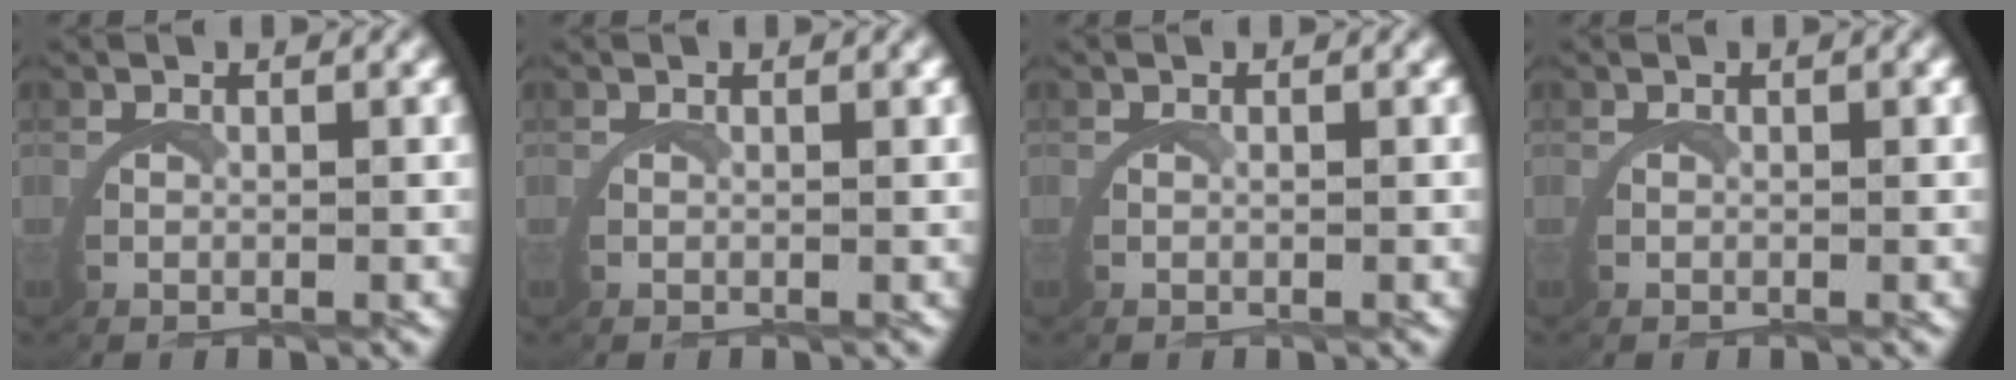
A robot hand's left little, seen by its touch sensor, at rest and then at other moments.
{"total": 0.5, "force": [0.2, -0.5, 0.1], "torque": [-0.003, -0.001, 0.005]}
{"total": 0.0}
{"total": 0.0}